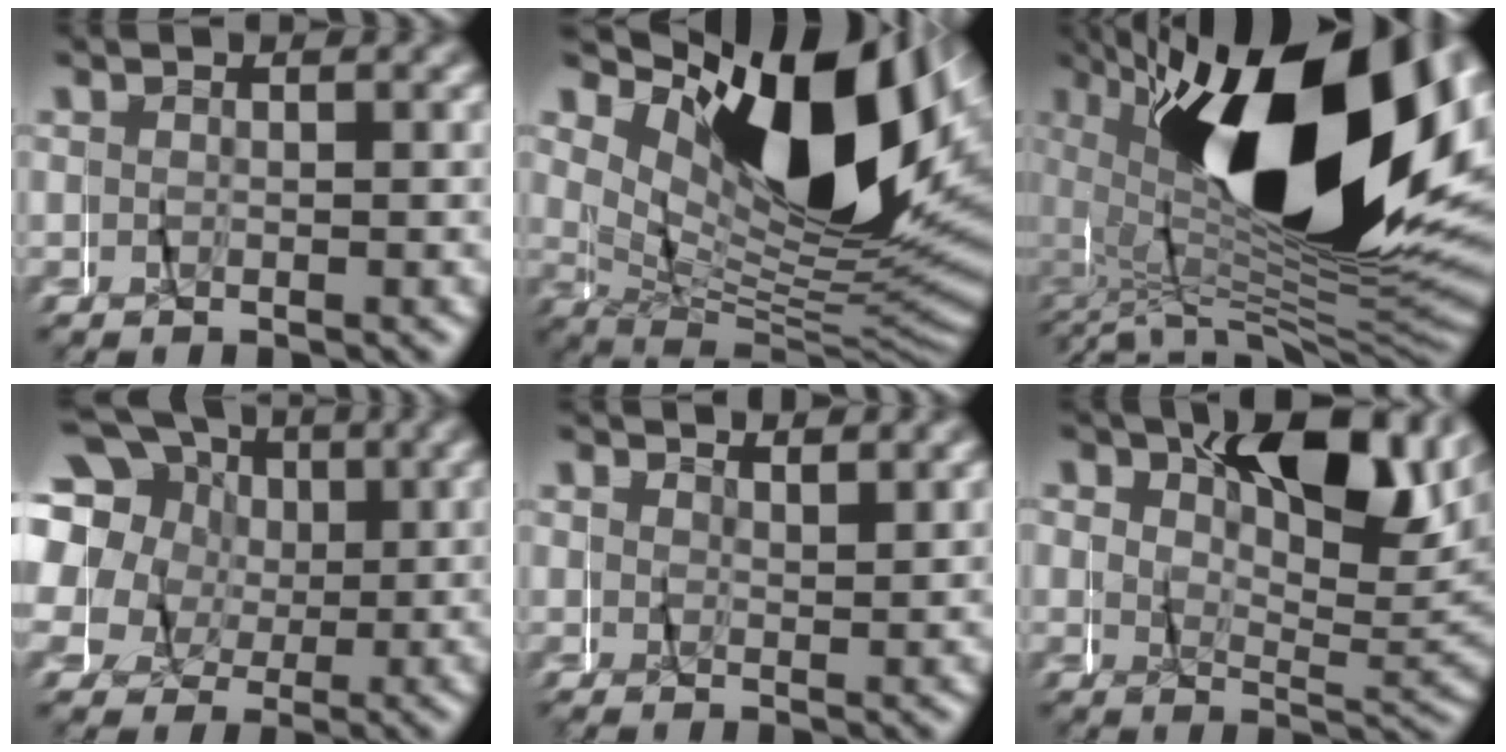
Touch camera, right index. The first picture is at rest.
{"total": 15.9, "force": [3.8, 7.2, 13.6], "torque": [-0.193, 0.020, 0.051]}
{"total": 27.0, "force": [1.4, 12.0, 24.1], "torque": [-0.346, 0.036, 0.011]}
{"total": 12.5, "force": [4.2, 10.2, 5.8], "torque": [-0.120, 0.018, 0.042]}
{"total": 1.1, "force": [0.6, -0.9, -0.2], "torque": [0.001, -0.002, 0.012]}
{"total": 9.1, "force": [3.4, 3.9, 7.5], "torque": [-0.105, 0.011, 0.043]}